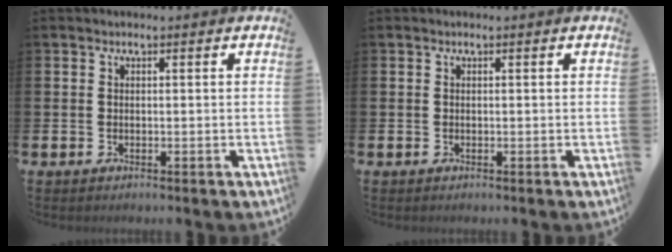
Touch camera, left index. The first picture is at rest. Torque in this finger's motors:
{"motor_torque": [-0.01, 0.01, 0.00, 0.00]}